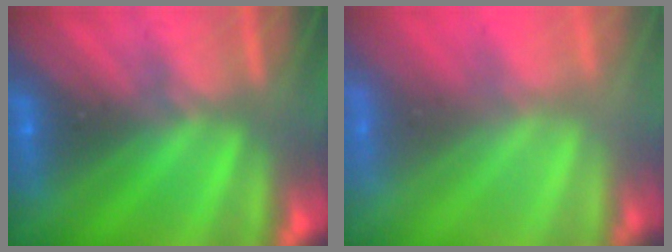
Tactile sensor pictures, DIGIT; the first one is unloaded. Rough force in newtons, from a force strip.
{"total": 6.1}